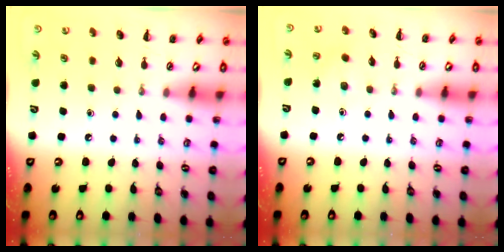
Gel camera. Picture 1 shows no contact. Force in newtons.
{"total": 2.9, "press": 2.8, "slide": 0.9}